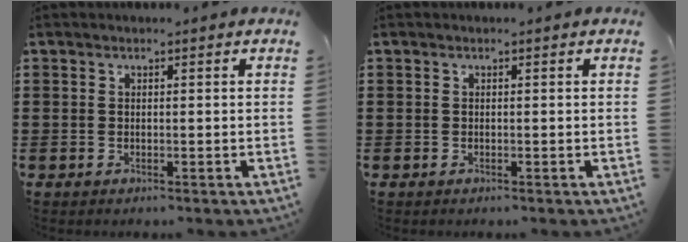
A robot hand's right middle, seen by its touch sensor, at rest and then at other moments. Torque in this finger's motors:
{"motor_torque": [0.23, -0.08, -0.02, 0.02]}